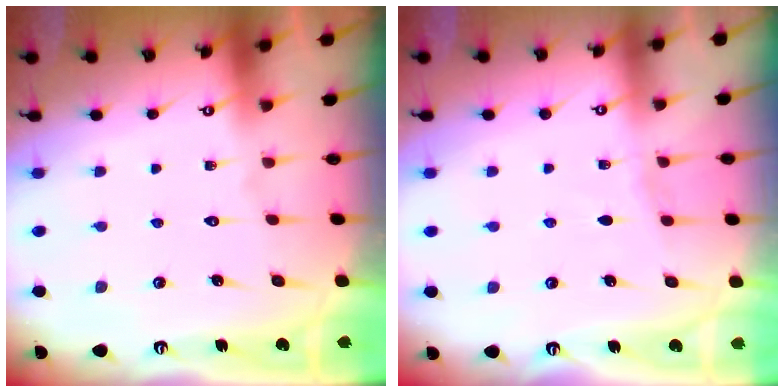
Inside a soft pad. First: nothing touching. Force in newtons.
{"total": 1.9, "press": 1.9, "slide": 0.3}